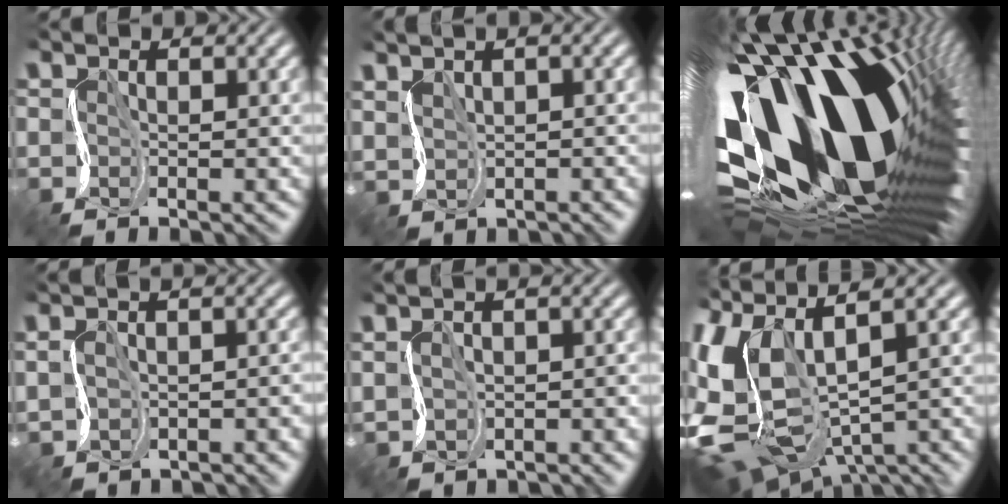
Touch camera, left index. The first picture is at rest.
{"total": 1.1, "force": [0.4, -0.7, -0.7], "torque": [0.004, -0.010, 0.018]}
{"total": 19.2, "force": [2.1, 8.7, 17.0], "torque": [-0.319, -0.064, 0.046]}
{"total": 2.2, "force": [-1.6, 1.1, 0.9], "torque": [-0.009, -0.006, -0.010]}
{"total": 0.8, "force": [-0.8, 0.1, 0.2], "torque": [-0.003, -0.015, -0.001]}
{"total": 9.6, "force": [-0.7, 5.4, 7.8], "torque": [-0.210, -0.013, 0.007]}